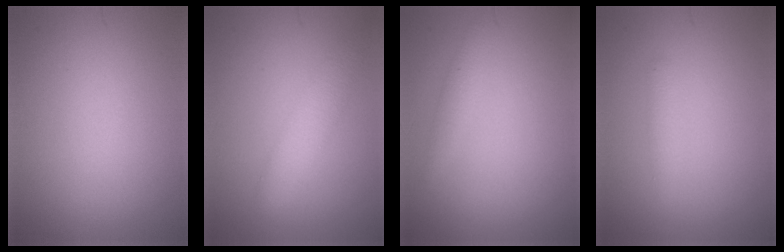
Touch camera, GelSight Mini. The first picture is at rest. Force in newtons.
{"total": 3.0, "press": 2.9, "slide": 0.2}
{"total": 1.1, "press": 1.1, "slide": 0.1}
{"total": 0.9, "press": 0.9, "slide": 0.0}